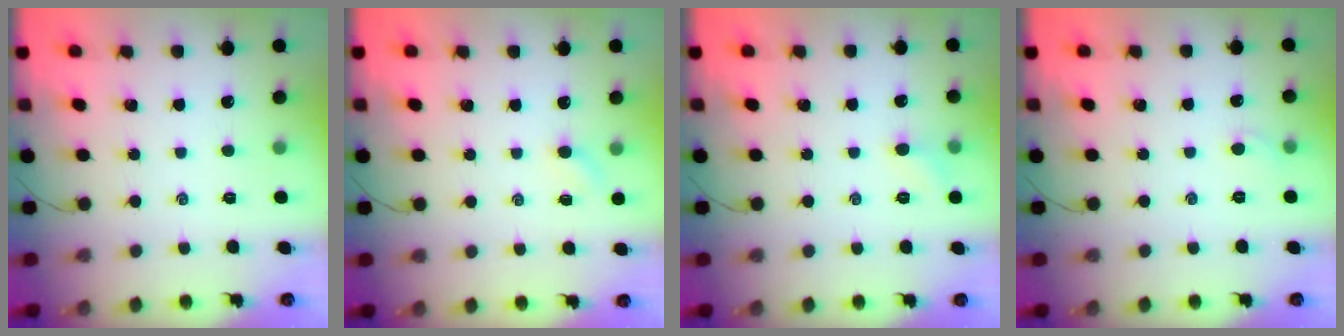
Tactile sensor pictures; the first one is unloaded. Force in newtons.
{"total": 2.4, "press": 2.3, "slide": 0.8}
{"total": 4.3, "press": 4.1, "slide": 1.3}
{"total": 2.9, "press": 2.8, "slide": 1.0}